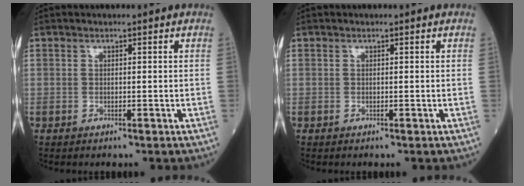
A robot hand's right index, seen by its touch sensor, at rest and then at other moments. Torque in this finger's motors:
{"motor_torque": [-0.16, -0.06, 0.09, -0.01]}